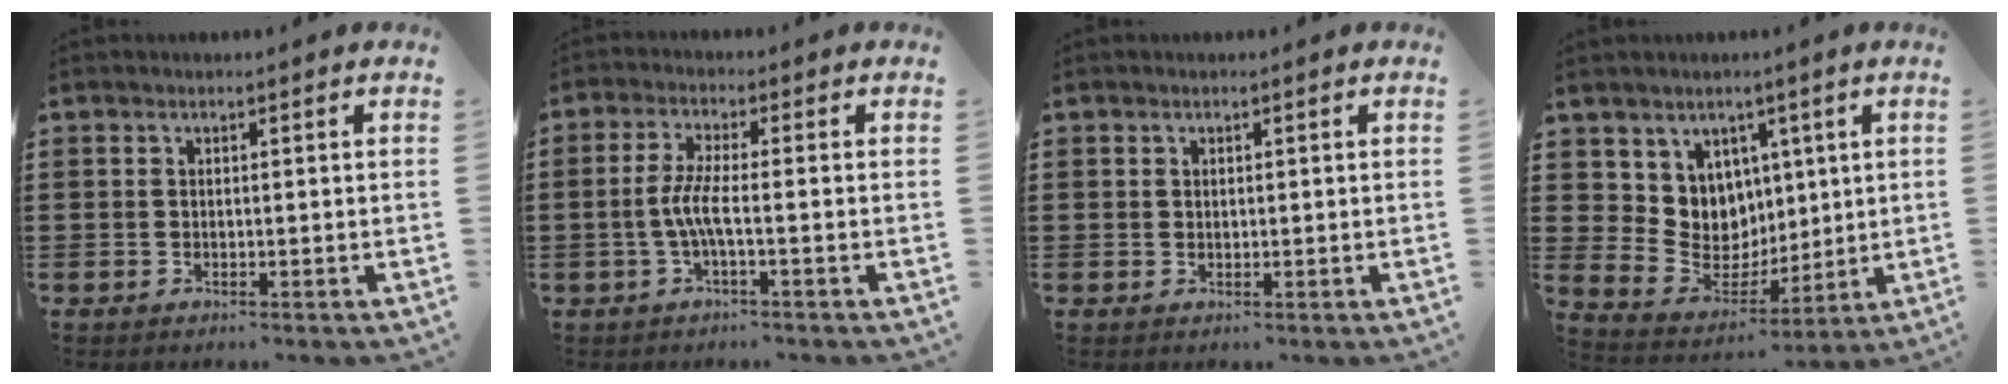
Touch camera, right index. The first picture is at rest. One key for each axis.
{"total": 4.6, "fx": -1.2, "fy": 0.4, "fz": 4.4, "tx": -0.109, "ty": -0.011, "tz": -0.034}
{"total": 0.5, "fx": 0.3, "fy": 0.4, "fz": 0.1, "tx": -0.003, "ty": 0.001, "tz": 0.007}
{"total": 7.6, "fx": 3.5, "fy": 6.8, "fz": 0.3, "tx": -0.047, "ty": -0.038, "tz": 0.072}